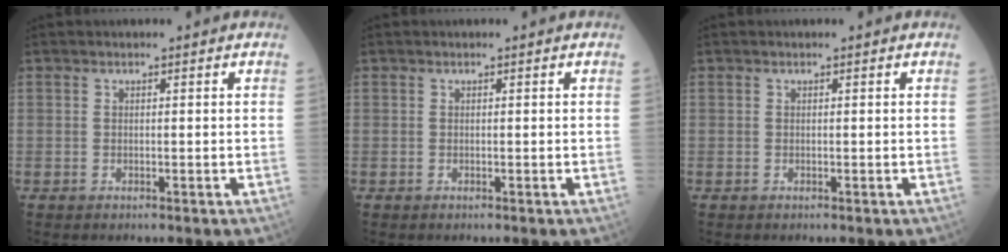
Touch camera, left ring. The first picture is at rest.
{"total": 0.0}
{"total": 0.0}